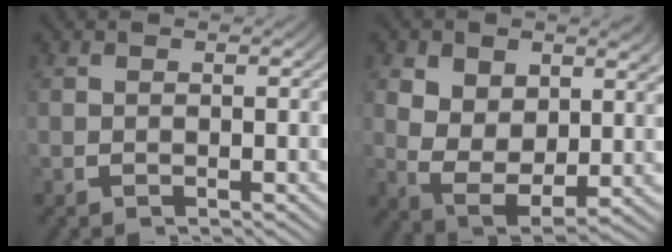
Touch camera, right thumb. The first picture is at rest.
{"total": 8.4, "force": [-0.8, 6.1, 5.7], "torque": [-0.138, -0.057, 0.009]}